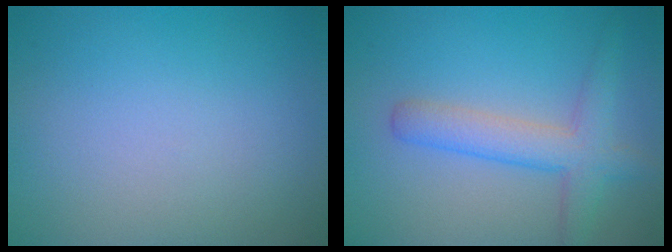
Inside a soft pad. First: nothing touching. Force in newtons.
{"total": 3.9, "press": 3.9, "slide": 0.2}